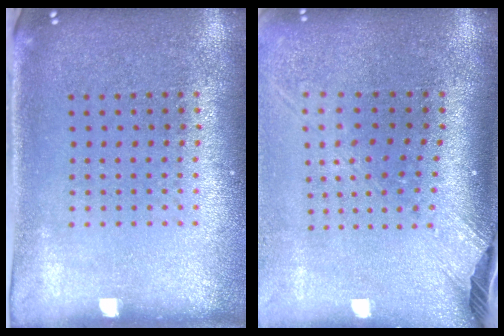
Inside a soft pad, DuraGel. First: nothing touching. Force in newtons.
{"total": 2.6, "press": 1.9, "slide": 1.8}